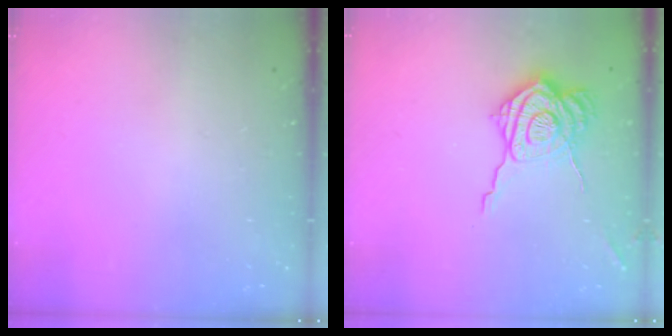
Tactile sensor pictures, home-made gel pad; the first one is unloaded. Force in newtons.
{"total": 16.3, "press": 16.3, "slide": 1.1}